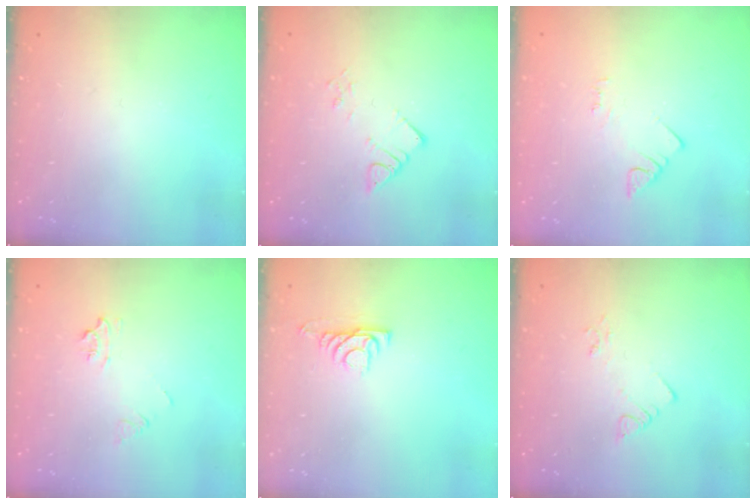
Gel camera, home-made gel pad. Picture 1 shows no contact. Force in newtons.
{"total": 3.9, "press": 3.9, "slide": 0.2}
{"total": 2.5, "press": 2.5, "slide": 0.4}
{"total": 5.0, "press": 4.9, "slide": 0.6}
{"total": 5.0, "press": 4.9, "slide": 0.7}
{"total": 2.4, "press": 2.4, "slide": 0.4}